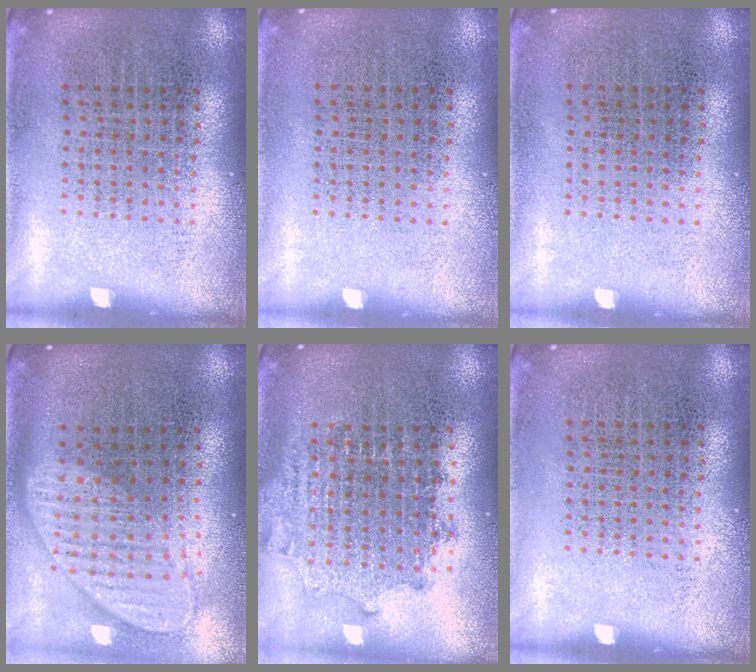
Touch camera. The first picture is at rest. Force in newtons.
{"total": 0.0}
{"total": 0.0}
{"total": 2.0, "press": 1.6, "slide": 1.3}
{"total": 1.8, "press": 1.4, "slide": 1.0}
{"total": 0.0}